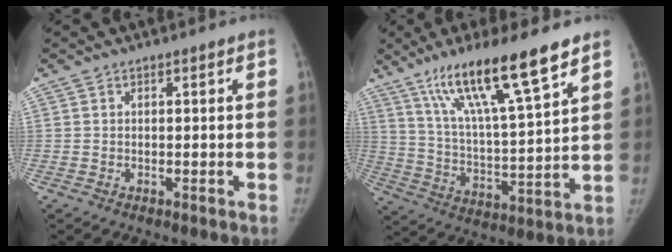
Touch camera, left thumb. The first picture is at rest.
{"total": 18.0, "force": [11.9, 2.1, 13.4], "torque": [-0.221, -0.050, 0.212]}